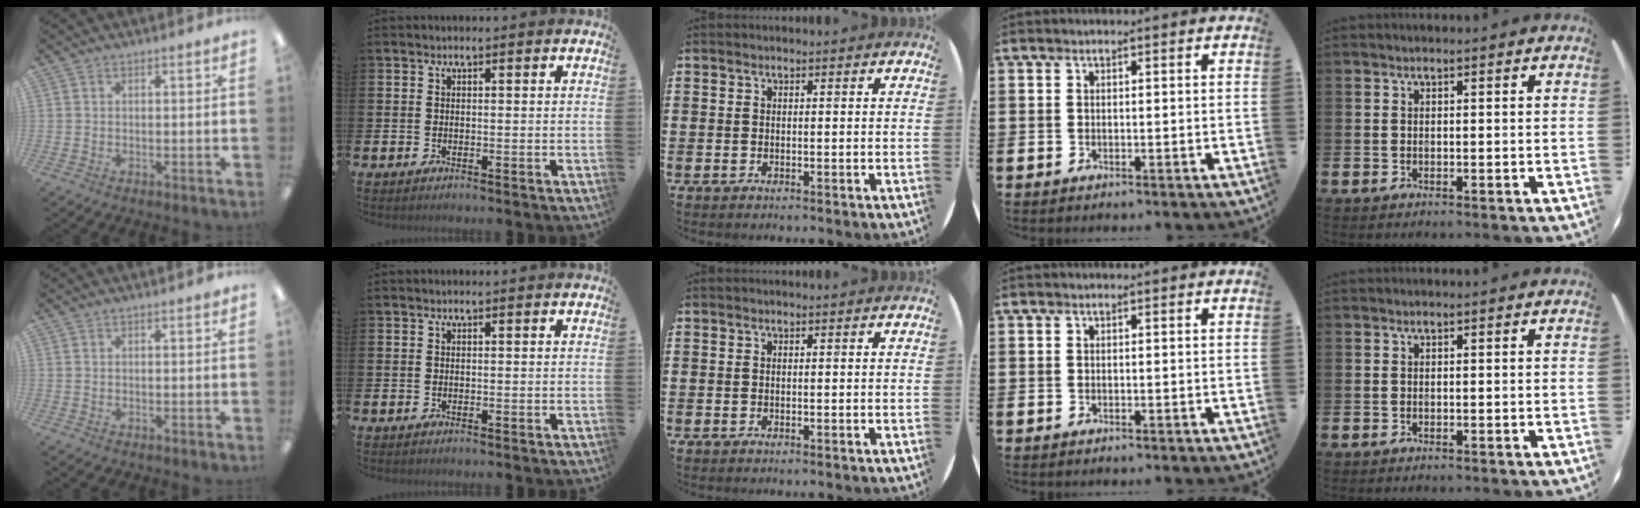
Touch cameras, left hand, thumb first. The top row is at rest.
{}